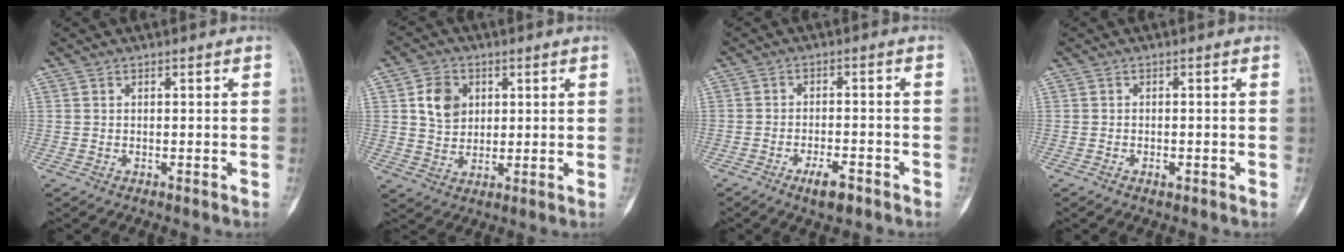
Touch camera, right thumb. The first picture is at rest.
{"total": 7.3, "force": [2.2, 5.8, 3.9], "torque": [-0.041, -0.009, 0.041]}
{"total": 4.9, "force": [-3.1, 2.0, 3.2], "torque": [-0.045, 0.015, -0.049]}
{"total": 1.1, "force": [-0.5, 0.8, 0.6], "torque": [-0.005, 0.004, -0.009]}